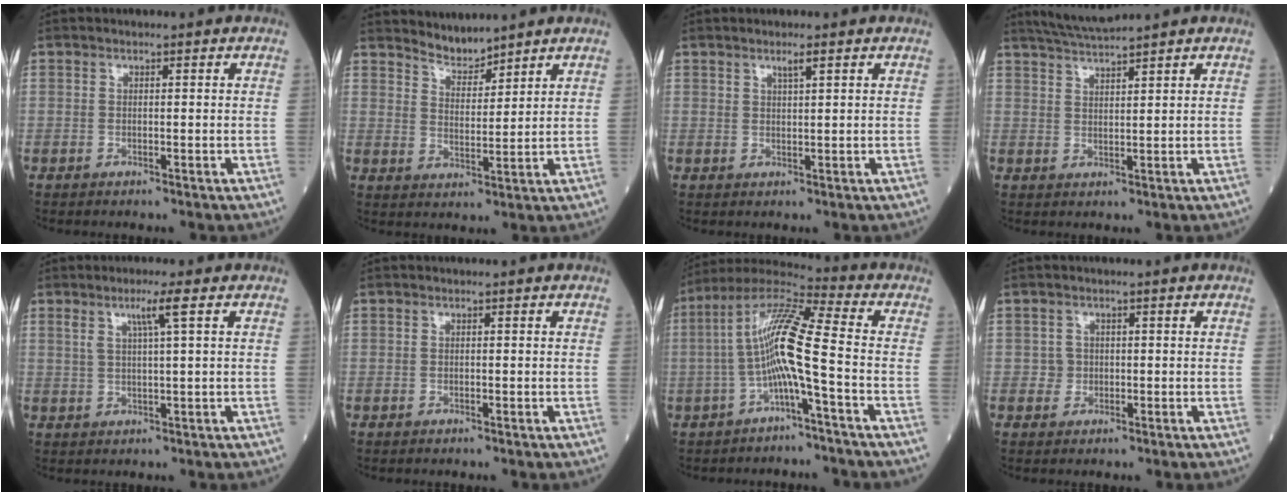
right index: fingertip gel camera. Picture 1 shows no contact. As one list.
[{"total": 4.0, "force": [4.0, 0.3, 0.0], "torque": [-0.004, 0.000, 0.081]}, {"total": 1.5, "force": [1.1, 0.1, 1.1], "torque": [-0.021, 0.000, 0.023]}, {"total": 4.3, "force": [4.0, -1.1, 1.0], "torque": [-0.024, 0.002, 0.082]}, {"total": 3.8, "force": [1.8, -0.6, 3.3], "torque": [-0.066, 0.001, 0.037]}, {"total": 0.0}, {"total": 11.2, "force": [-2.0, 0.1, 11.0], "torque": [-0.220, 0.027, -0.044]}, {"total": 1.5, "force": [-0.1, 1.5, 0.1], "torque": [0.003, 0.006, 0.000]}]